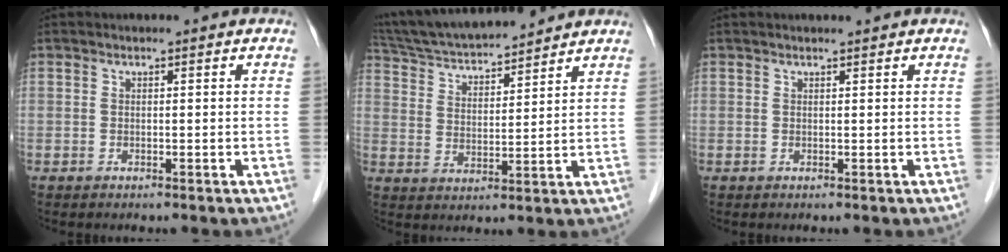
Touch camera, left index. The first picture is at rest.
{"total": 15.9, "force": [14.6, 2.2, 5.9], "torque": [-0.108, 0.028, 0.251]}
{"total": 1.1, "force": [1.1, 0.0, 0.3], "torque": [-0.006, 0.009, 0.020]}